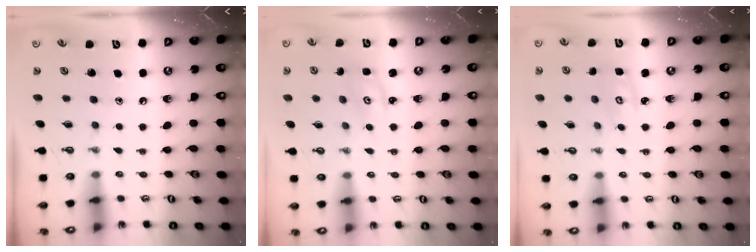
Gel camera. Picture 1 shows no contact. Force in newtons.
{"total": 1.8, "press": 1.8, "slide": 0.3}
{"total": 2.6, "press": 2.6, "slide": 0.3}